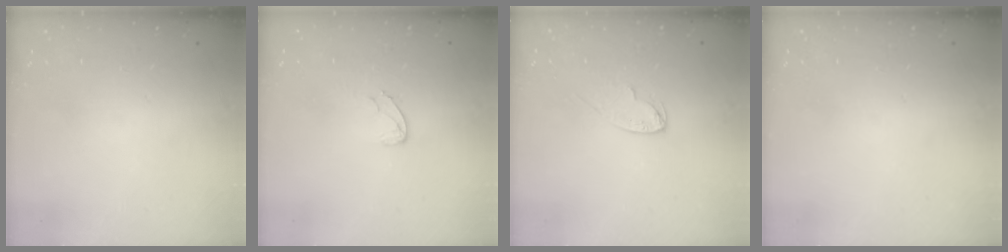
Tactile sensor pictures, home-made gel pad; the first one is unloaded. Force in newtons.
{"total": 5.2, "press": 5.1, "slide": 0.5}
{"total": 4.2, "press": 4.1, "slide": 0.4}
{"total": 0.0}